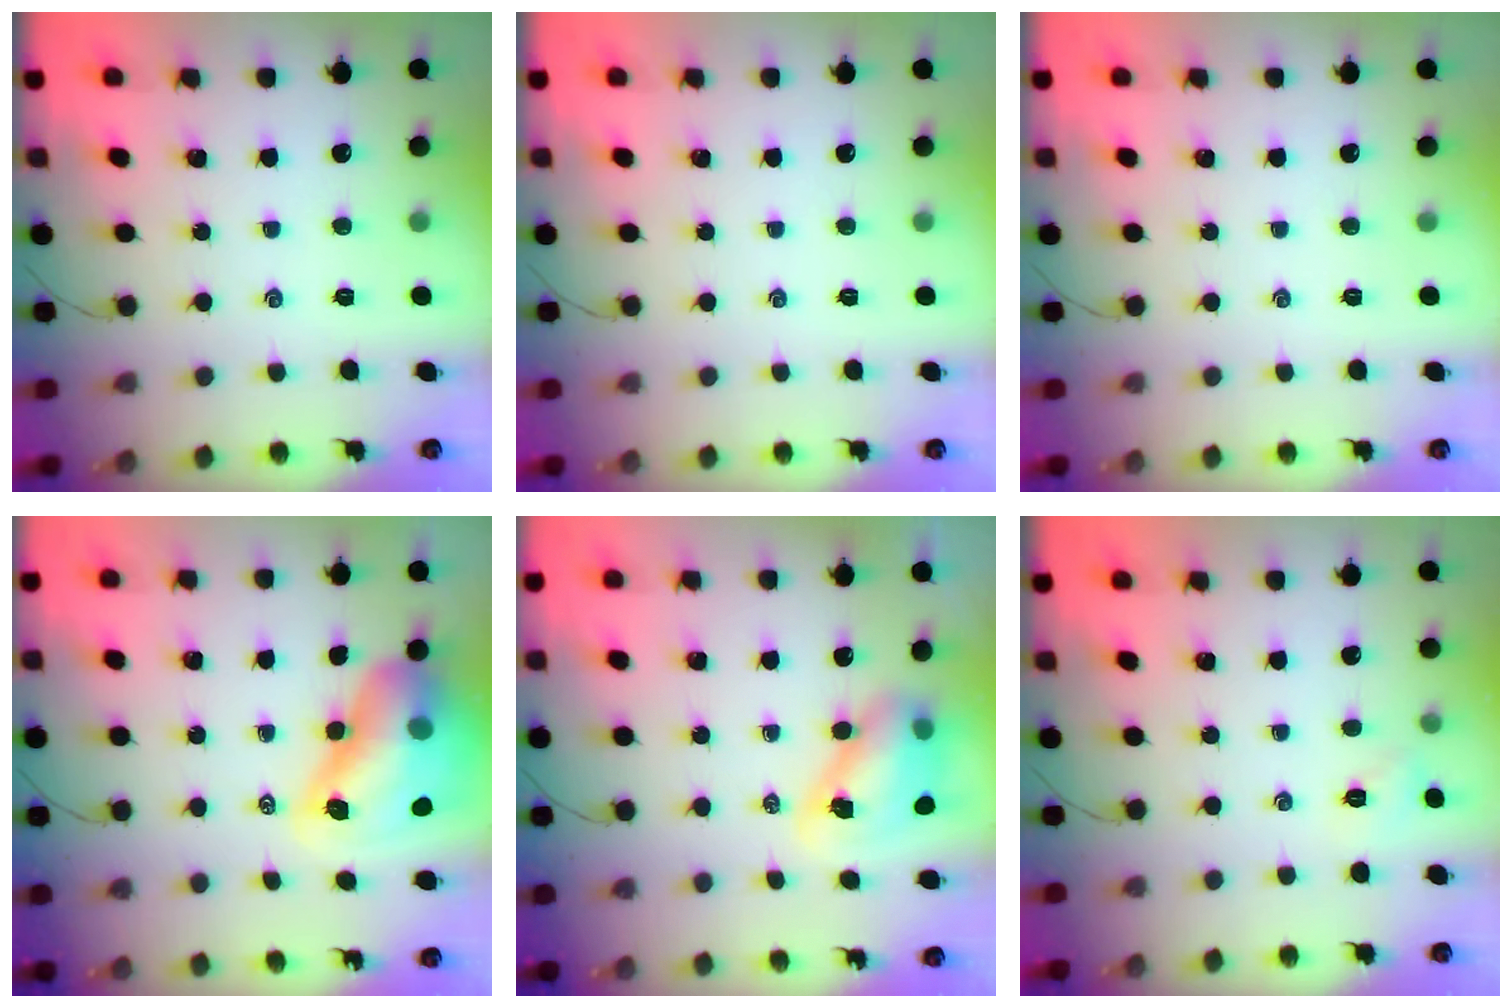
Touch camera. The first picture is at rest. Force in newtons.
{"total": 0.0}
{"total": 0.0}
{"total": 15.1, "press": 14.5, "slide": 4.1}
{"total": 8.6, "press": 8.4, "slide": 2.1}
{"total": 2.1, "press": 2.0, "slide": 0.6}